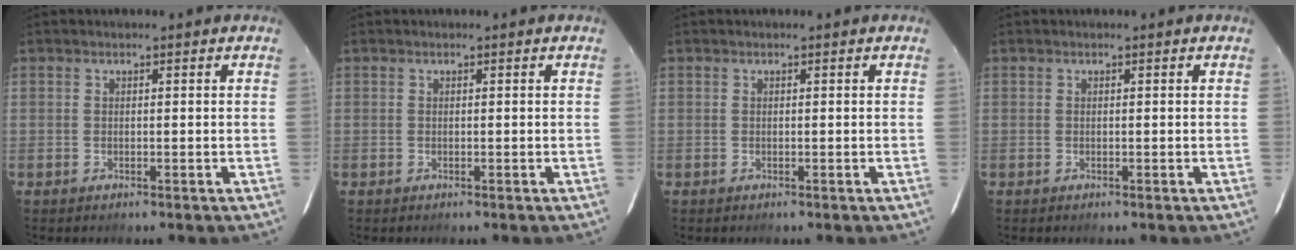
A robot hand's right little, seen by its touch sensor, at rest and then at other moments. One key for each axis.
{"total": 0.0}
{"total": 0.0}
{"total": 0.0}